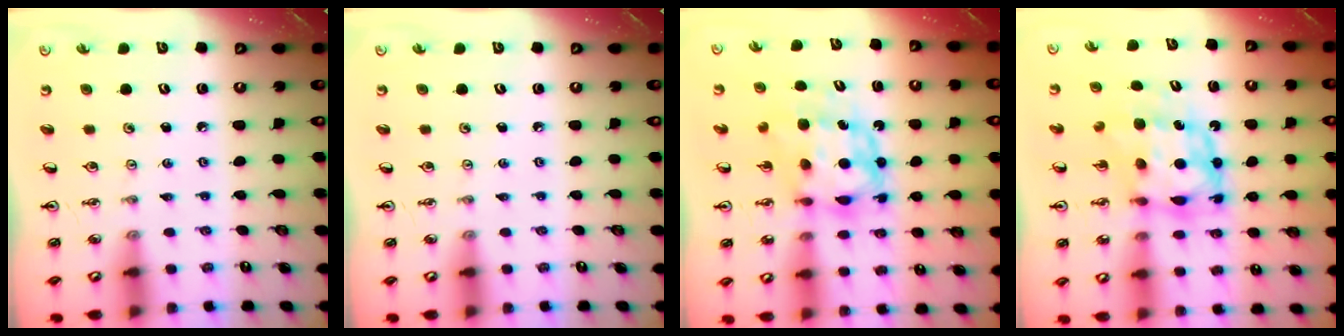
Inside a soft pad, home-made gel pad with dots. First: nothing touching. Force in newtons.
{"total": 0.0}
{"total": 7.3, "press": 7.3, "slide": 0.5}
{"total": 8.5, "press": 8.5, "slide": 0.6}